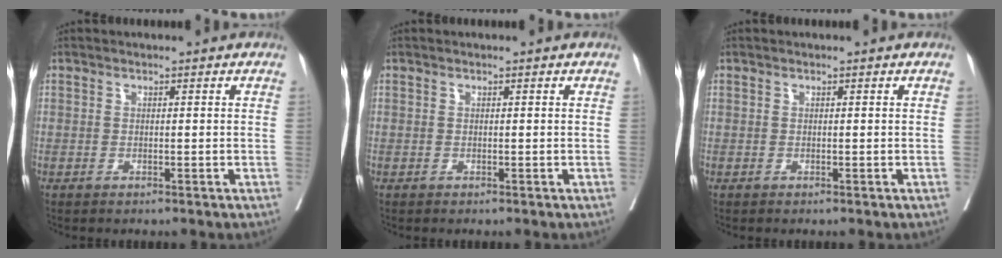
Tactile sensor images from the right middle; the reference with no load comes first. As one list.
[{"total": 0.0}, {"total": 0.0}]